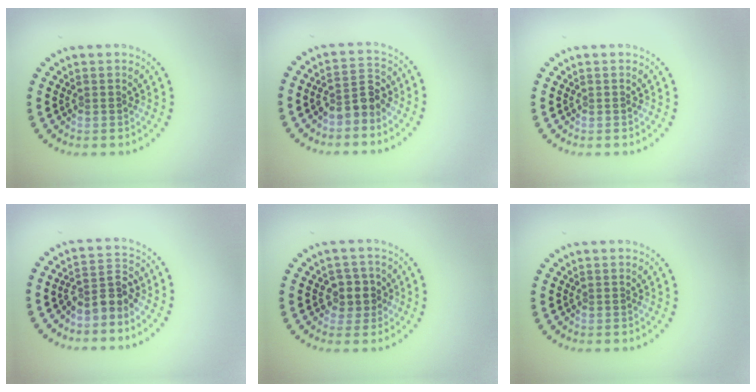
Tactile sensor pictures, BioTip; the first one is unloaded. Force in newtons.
{"total": 2.8, "press": 2.5, "slide": 1.2}
{"total": 0.0}
{"total": 2.9, "press": 2.2, "slide": 1.9}
{"total": 2.2, "press": 2.0, "slide": 1.0}
{"total": 0.0}